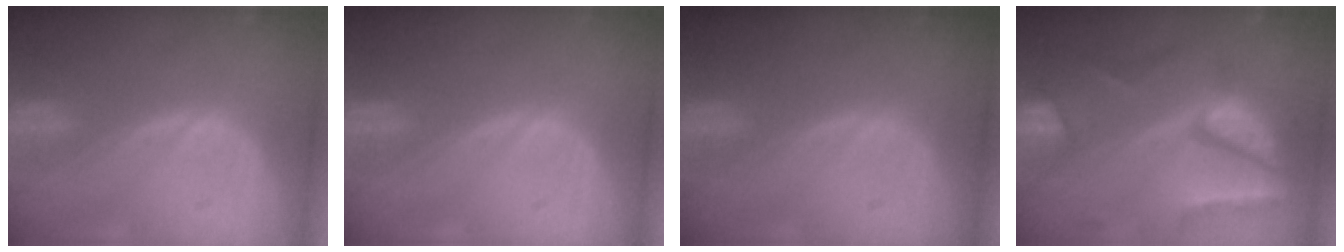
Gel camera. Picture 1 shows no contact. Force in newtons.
{"total": 0.0}
{"total": 0.0}
{"total": 10.3, "press": 8.8, "slide": 5.4}